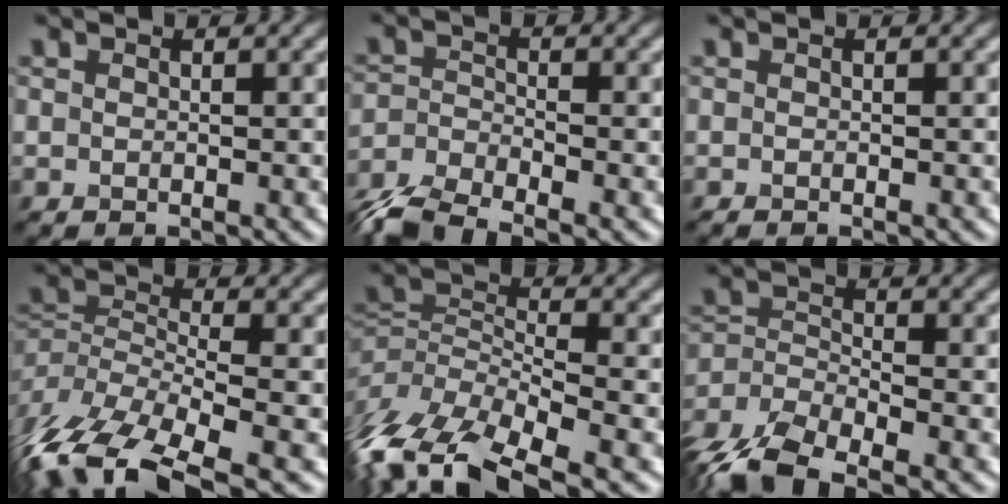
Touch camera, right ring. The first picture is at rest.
{"total": 5.6, "force": [-4.6, 1.8, 2.7], "torque": [-0.058, -0.009, -0.098]}
{"total": 0.0}
{"total": 12.1, "force": [-8.1, 4.8, 7.6], "torque": [-0.167, -0.012, -0.144]}
{"total": 11.8, "force": [-7.0, 5.3, 7.9], "torque": [-0.179, -0.005, -0.129]}
{"total": 7.5, "force": [-5.3, 3.1, 4.2], "torque": [-0.089, -0.007, -0.112]}